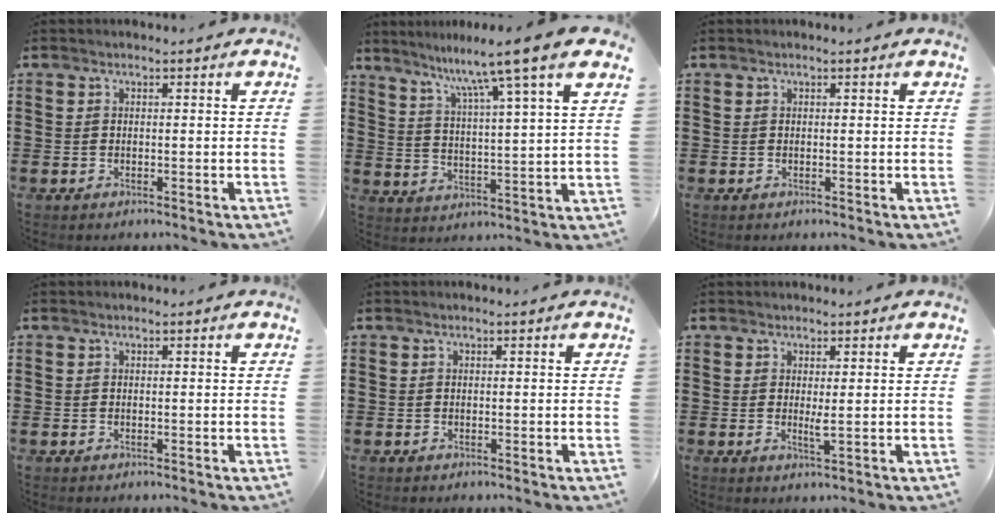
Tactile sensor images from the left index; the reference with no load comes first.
{"total": 8.3, "force": [6.6, -1.2, 5.0], "torque": [-0.115, -0.043, 0.098]}
{"total": 0.0}
{"total": 0.0}
{"total": 0.0}
{"total": 1.8, "force": [0.5, 0.1, 1.8], "torque": [-0.036, -0.003, 0.008]}